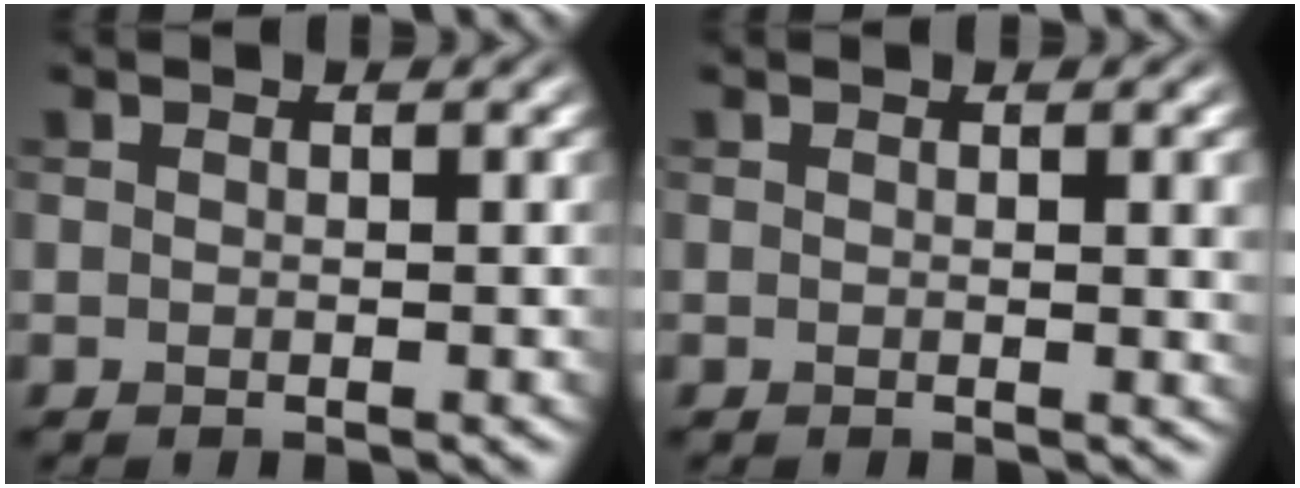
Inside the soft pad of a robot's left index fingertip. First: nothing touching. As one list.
[{"total": 2.0, "force": [0.4, 0.5, 1.9], "torque": [-0.016, 0.000, 0.003]}]